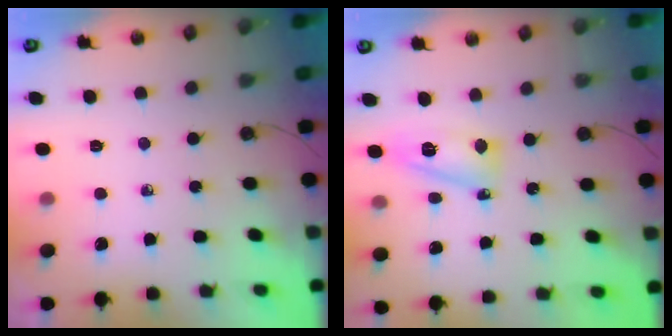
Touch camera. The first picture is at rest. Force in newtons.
{"total": 10.8, "press": 10.8, "slide": 1.0}